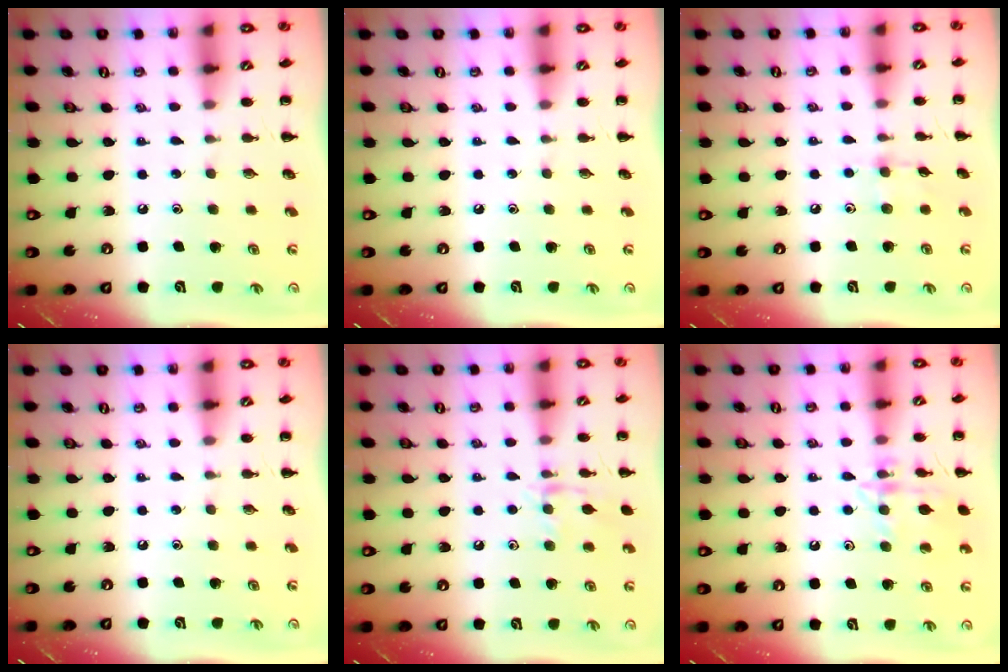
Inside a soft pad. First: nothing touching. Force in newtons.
{"total": 0.0}
{"total": 4.0, "press": 3.7, "slide": 1.4}
{"total": 0.0}
{"total": 9.7, "press": 9.6, "slide": 1.0}
{"total": 13.8, "press": 13.7, "slide": 0.9}